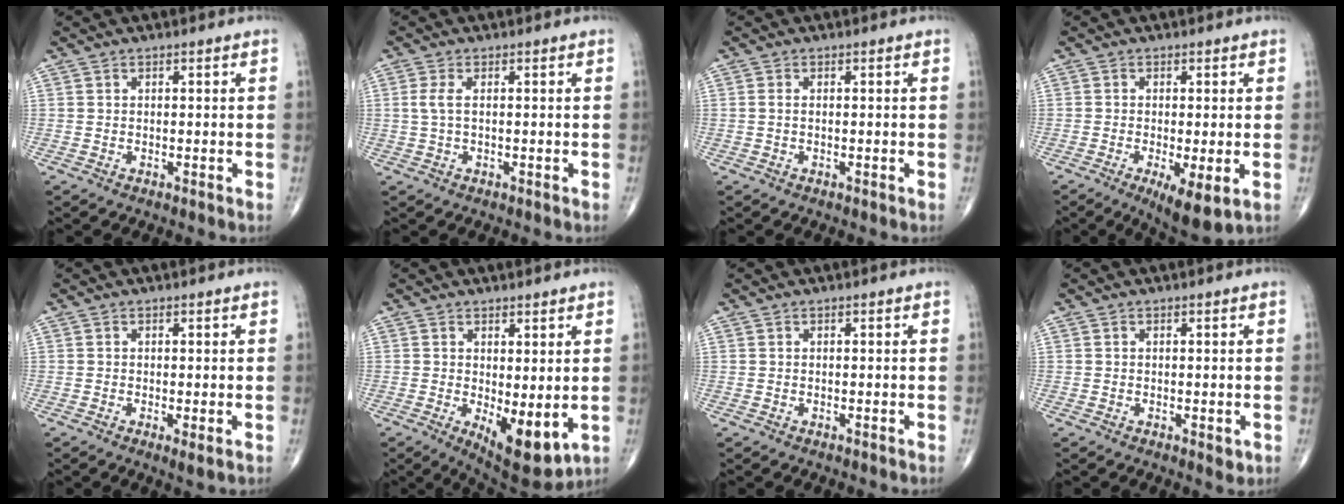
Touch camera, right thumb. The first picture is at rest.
{"total": 2.4, "force": [0.3, 0.8, 2.2], "torque": [-0.063, 0.004, 0.006]}
{"total": 0.6, "force": [0.0, 0.2, 0.6], "torque": [-0.014, 0.000, -0.001]}
{"total": 7.5, "force": [-2.4, 2.1, 6.8], "torque": [-0.110, -0.020, -0.035]}
{"total": 1.7, "force": [-0.3, 0.3, 1.6], "torque": [-0.034, -0.008, -0.008]}
{"total": 9.0, "force": [-1.1, 3.6, 8.2], "torque": [-0.109, -0.024, -0.004]}
{"total": 0.0}
{"total": 1.5, "force": [-0.2, 0.7, 1.2], "torque": [-0.013, -0.003, -0.002]}